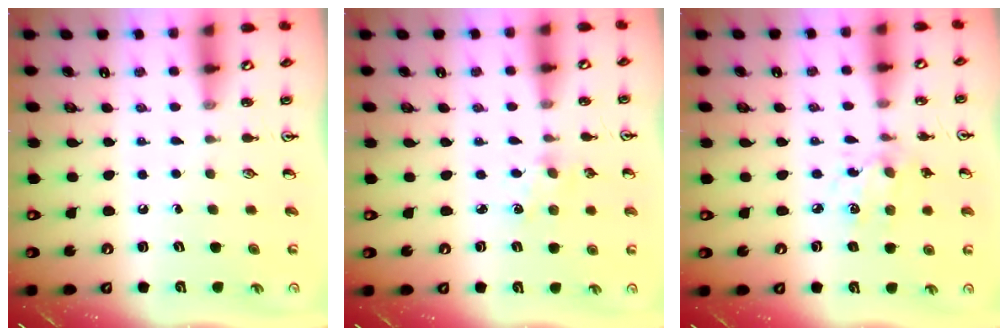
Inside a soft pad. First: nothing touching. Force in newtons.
{"total": 2.1, "press": 2.1, "slide": 0.3}
{"total": 4.8, "press": 4.6, "slide": 1.3}